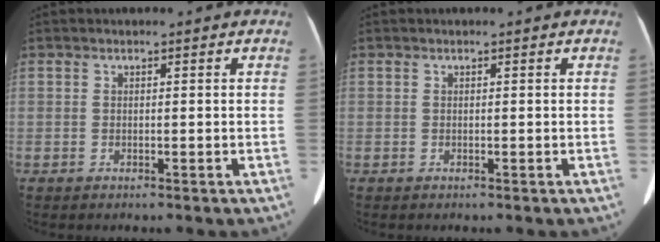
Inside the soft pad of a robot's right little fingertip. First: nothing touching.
{"total": 0.0}